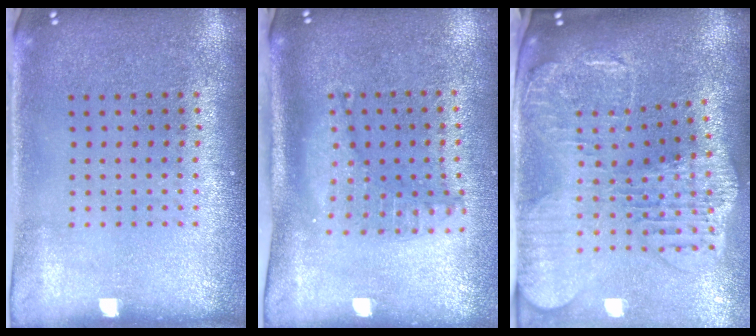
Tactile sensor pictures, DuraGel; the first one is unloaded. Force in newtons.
{"total": 1.4, "press": 1.3, "slide": 0.4}
{"total": 2.9, "press": 2.4, "slide": 1.5}